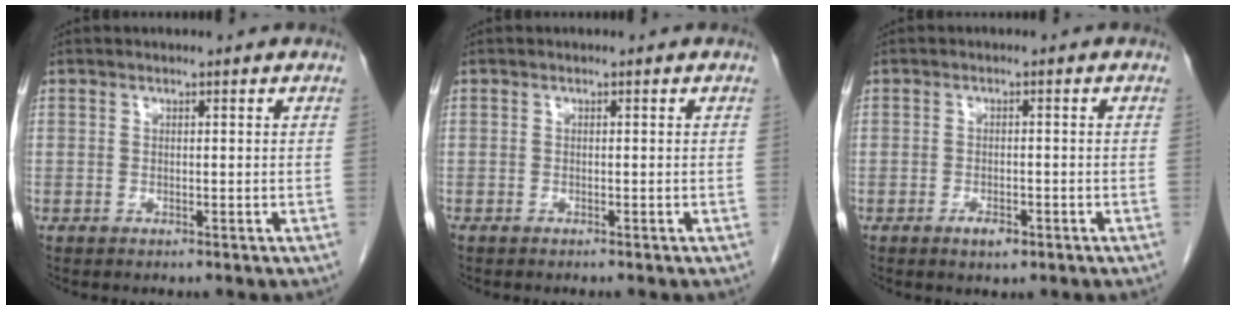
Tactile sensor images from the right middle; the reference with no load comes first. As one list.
[{"total": 0.5, "force": [-0.5, 0.0, 0.2], "torque": [-0.003, 0.000, -0.010]}, {"total": 2.2, "force": [-1.3, 0.9, 1.6], "torque": [-0.027, 0.002, -0.017]}]